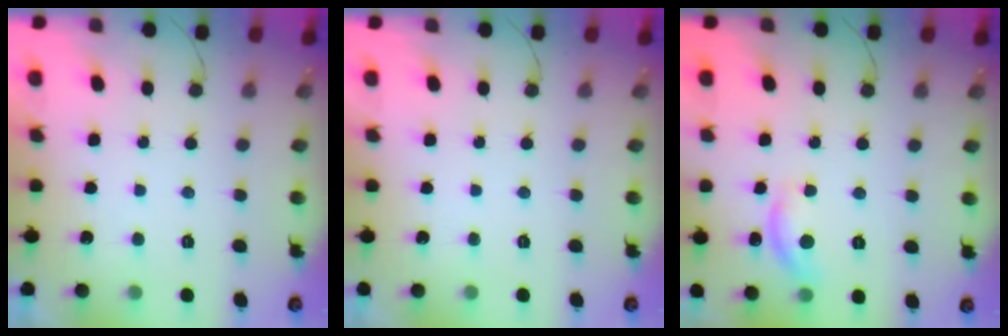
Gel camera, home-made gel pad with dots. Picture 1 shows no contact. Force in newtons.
{"total": 0.0}
{"total": 10.4, "press": 10.4, "slide": 0.5}